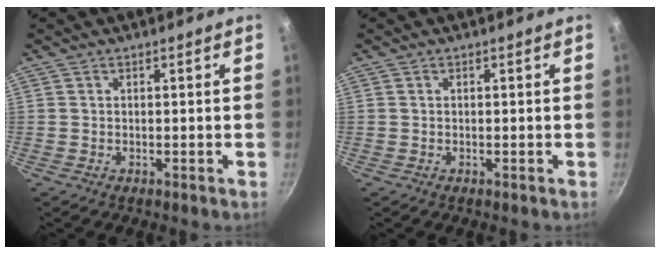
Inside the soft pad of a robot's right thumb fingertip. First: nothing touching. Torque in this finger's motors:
{"motor_torque": [0.21, 0.06, 0.25, 0.13, 0.02]}